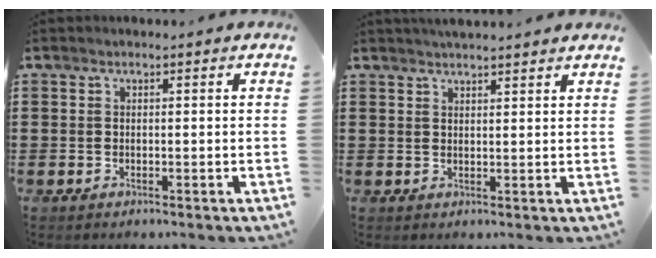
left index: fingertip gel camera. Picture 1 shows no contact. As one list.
[{"total": 2.1, "force": [2.1, -0.1, 0.3], "torque": [-0.010, 0.000, 0.040]}]